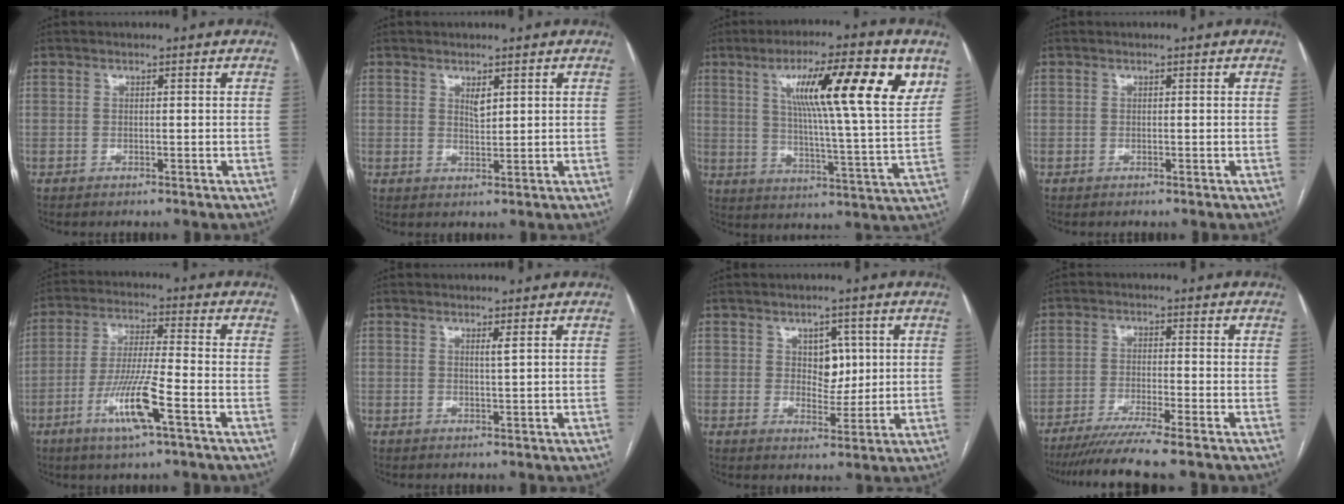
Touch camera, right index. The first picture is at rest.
{"total": 1.7, "force": [1.0, 0.6, 1.3], "torque": [-0.024, -0.004, 0.021]}
{"total": 18.5, "force": [7.9, 1.0, 16.7], "torque": [-0.247, 0.005, 0.112]}
{"total": 0.0}
{"total": 10.0, "force": [-4.4, 0.2, 9.0], "torque": [-0.176, -0.010, -0.085]}
{"total": 0.9, "force": [0.5, -0.3, 0.7], "torque": [-0.021, -0.007, 0.011]}
{"total": 4.4, "force": [1.2, 3.0, 3.0], "torque": [-0.037, 0.004, 0.025]}
{"total": 9.0, "force": [-7.4, -1.5, 5.0], "torque": [-0.069, -0.030, -0.120]}